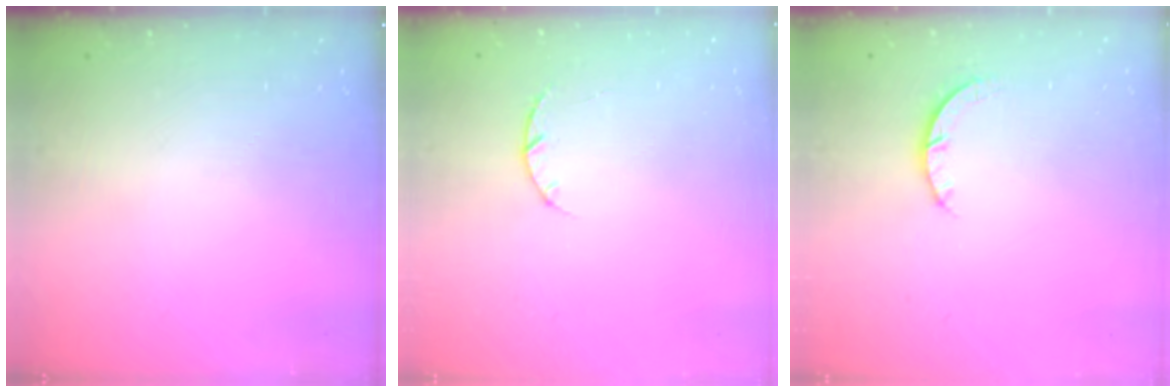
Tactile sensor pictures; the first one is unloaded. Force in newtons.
{"total": 2.9, "press": 2.9, "slide": 0.5}
{"total": 2.9, "press": 2.9, "slide": 0.4}